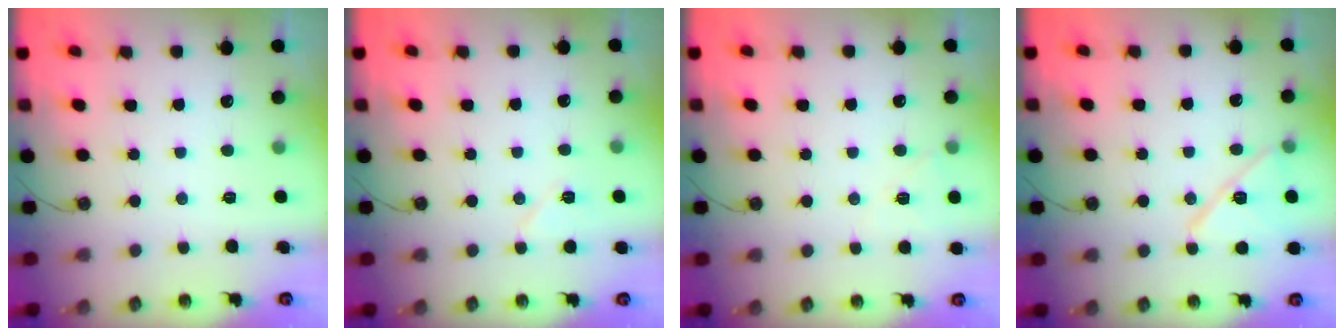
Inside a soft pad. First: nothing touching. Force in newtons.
{"total": 5.6, "press": 5.6, "slide": 0.9}
{"total": 5.8, "press": 5.6, "slide": 1.6}
{"total": 12.7, "press": 12.7, "slide": 1.4}